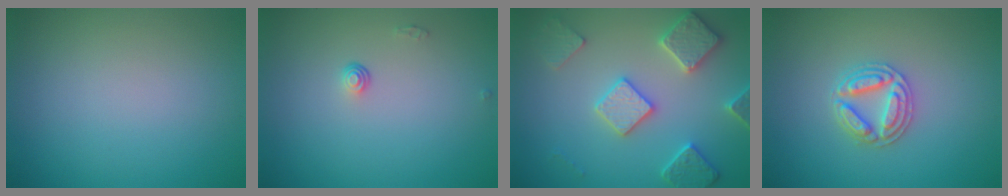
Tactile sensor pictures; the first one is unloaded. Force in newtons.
{"total": 0.8, "press": 0.5, "slide": 0.6}
{"total": 4.2, "press": 4.1, "slide": 1.1}
{"total": 2.9, "press": 2.9, "slide": 0.5}